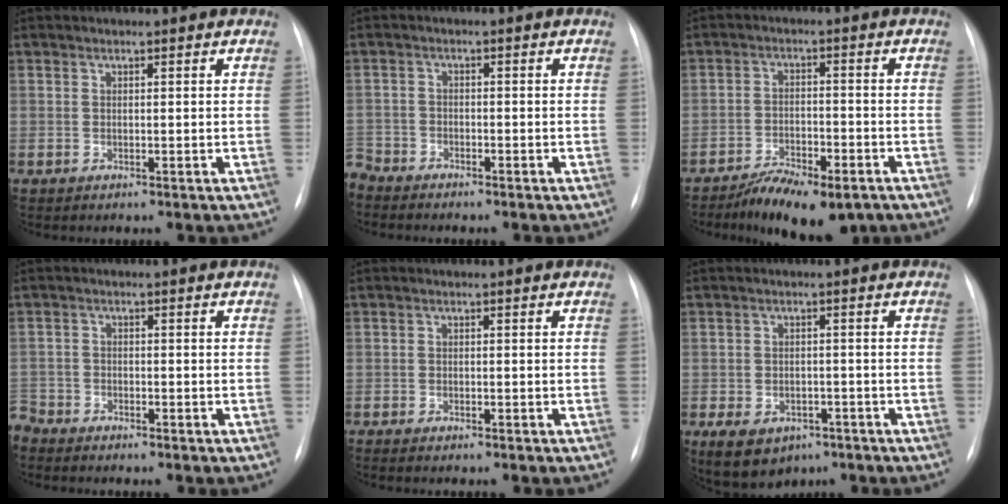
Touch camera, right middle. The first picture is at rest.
{"total": 4.5, "force": [-4.3, 1.4, 0.5], "torque": [-0.005, -0.009, -0.083]}
{"total": 10.1, "force": [-7.4, 3.5, 5.9], "torque": [-0.087, -0.005, -0.116]}
{"total": 4.4, "force": [-4.2, 1.4, 0.4], "torque": [-0.004, -0.008, -0.081]}
{"total": 3.7, "force": [-3.1, 0.5, 1.9], "torque": [-0.026, -0.006, -0.033]}
{"total": 8.6, "force": [-4.8, 5.8, 4.0], "torque": [-0.076, 0.006, -0.063]}